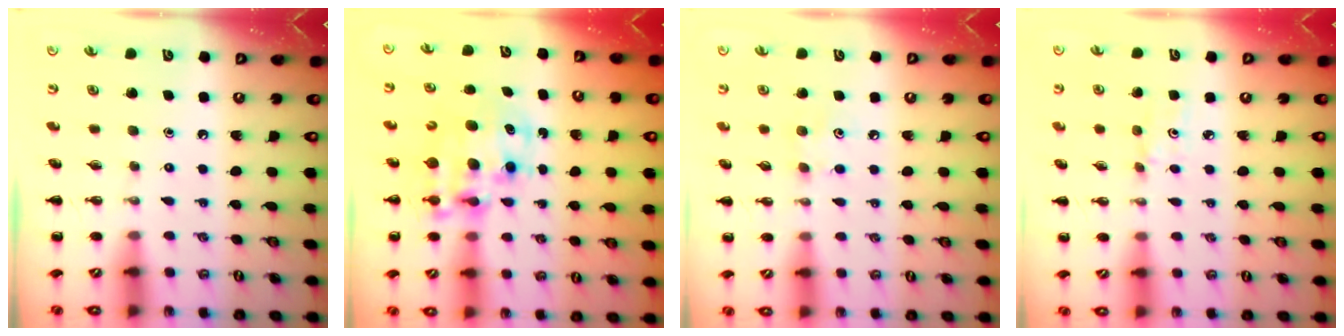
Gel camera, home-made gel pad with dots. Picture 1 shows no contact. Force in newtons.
{"total": 9.2, "press": 8.9, "slide": 2.3}
{"total": 5.9, "press": 5.7, "slide": 1.4}
{"total": 3.2, "press": 3.0, "slide": 1.1}